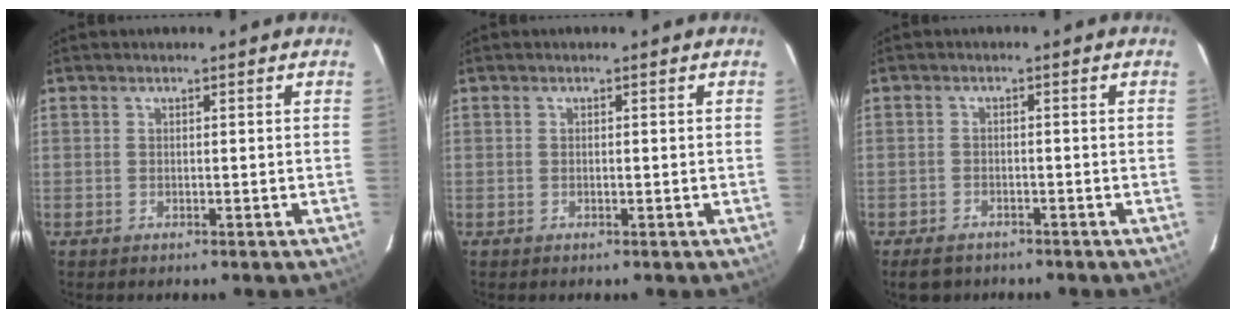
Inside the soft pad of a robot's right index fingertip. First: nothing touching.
{"total": 0.9, "force": [-0.1, 0.4, 0.8], "torque": [-0.021, 0.000, -0.002]}
{"total": 5.0, "force": [-3.7, 2.9, 1.8], "torque": [-0.036, -0.003, -0.056]}